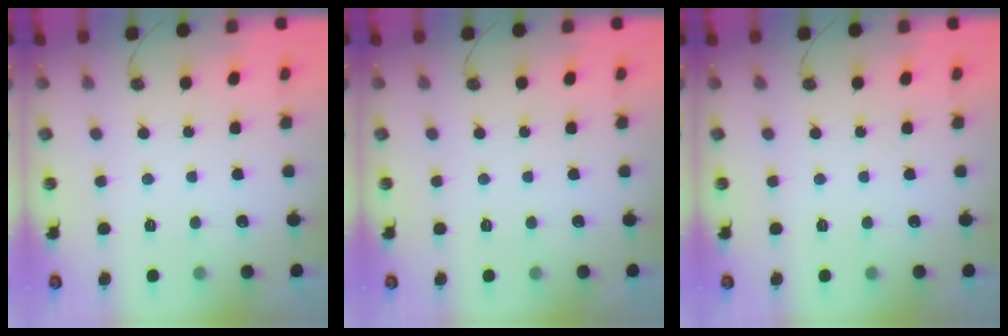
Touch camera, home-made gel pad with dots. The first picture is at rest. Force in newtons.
{"total": 0.0}
{"total": 0.0}